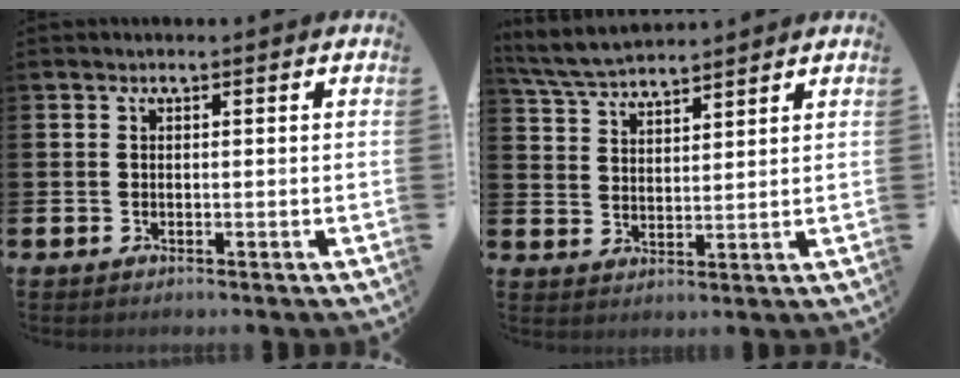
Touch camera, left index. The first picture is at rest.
{"total": 5.4, "force": [5.2, 0.8, 0.9], "torque": [-0.037, -0.024, 0.095]}